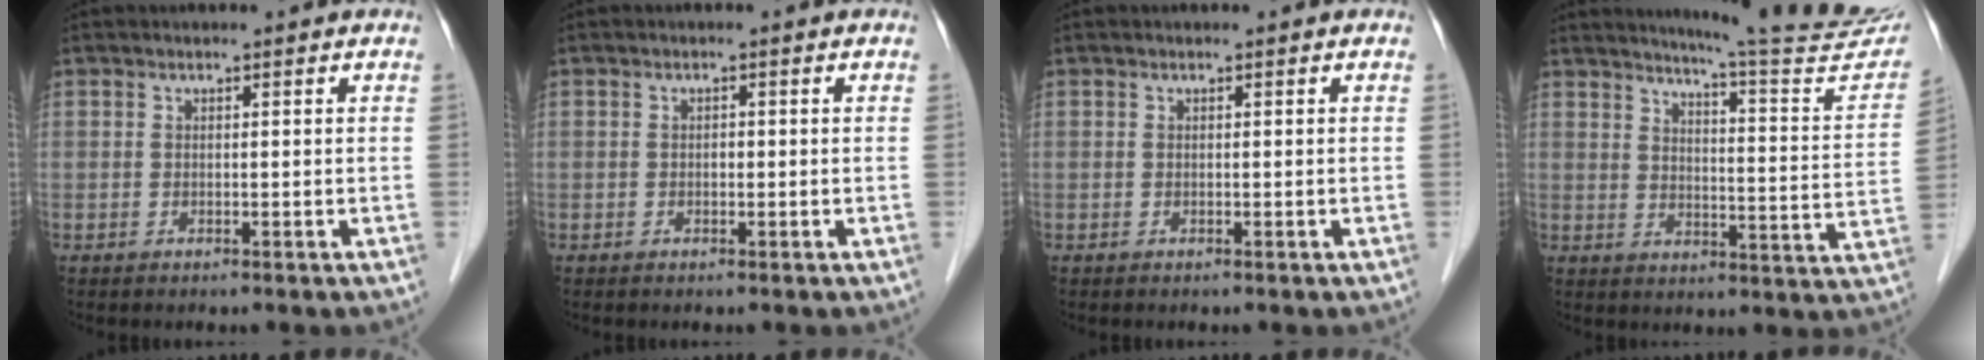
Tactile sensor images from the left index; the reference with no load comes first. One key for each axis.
{"total": 0.7, "fx": -0.2, "fy": 0.4, "fz": 0.5, "tx": -0.007, "ty": 0.002, "tz": -0.005}
{"total": 0.0}
{"total": 19.9, "fx": 18.6, "fy": -0.4, "fz": 7.2, "tx": -0.103, "ty": -0.100, "tz": 0.219}